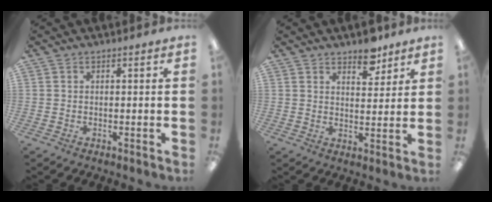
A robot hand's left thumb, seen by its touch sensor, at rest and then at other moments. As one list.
[{"total": 6.8, "force": [5.4, 3.1, 2.6], "torque": [-0.017, -0.035, 0.091]}]